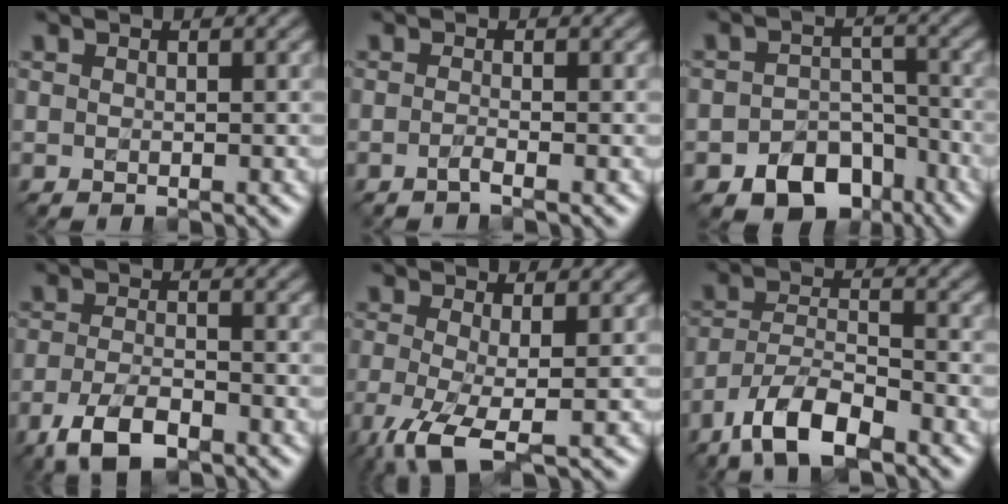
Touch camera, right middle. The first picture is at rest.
{"total": 0.6, "force": [-0.4, 0.0, 0.4], "torque": [-0.009, 0.004, -0.017]}
{"total": 6.3, "force": [-4.2, 4.2, 2.1], "torque": [-0.021, 0.003, -0.063]}
{"total": 4.4, "force": [-3.1, 1.5, 2.6], "torque": [-0.065, 0.002, -0.063]}
{"total": 4.6, "force": [-2.2, 1.1, 3.9], "torque": [-0.101, -0.009, -0.047]}
{"total": 7.0, "force": [-5.2, 2.3, 4.2], "torque": [-0.079, 0.009, -0.102]}